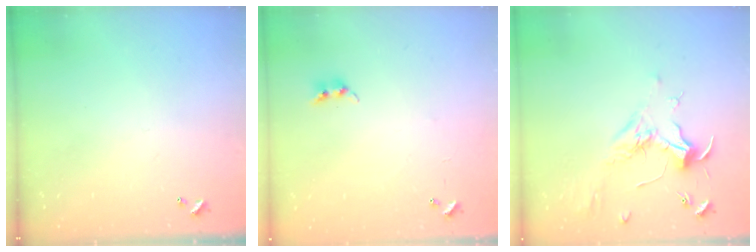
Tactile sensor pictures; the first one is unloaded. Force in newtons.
{"total": 7.6, "press": 7.6, "slide": 0.5}
{"total": 1.8, "press": 1.7, "slide": 0.7}